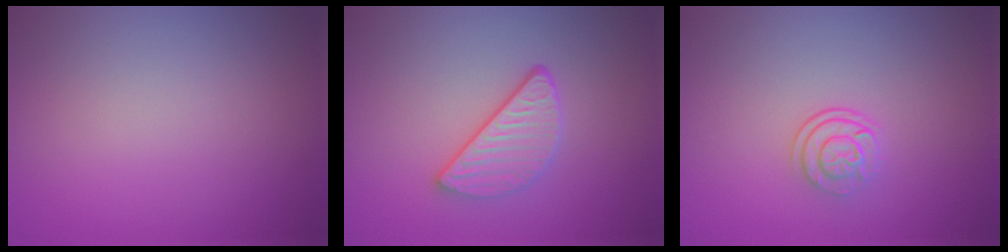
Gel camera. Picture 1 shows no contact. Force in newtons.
{"total": 3.4, "press": 2.7, "slide": 2.0}
{"total": 2.4, "press": 1.7, "slide": 1.6}